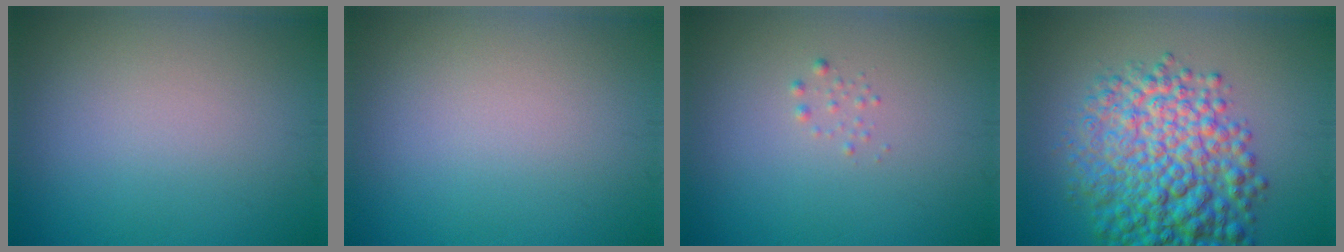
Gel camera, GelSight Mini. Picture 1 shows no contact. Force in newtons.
{"total": 0.0}
{"total": 0.6, "press": 0.6, "slide": 0.0}
{"total": 9.6, "press": 9.5, "slide": 0.3}